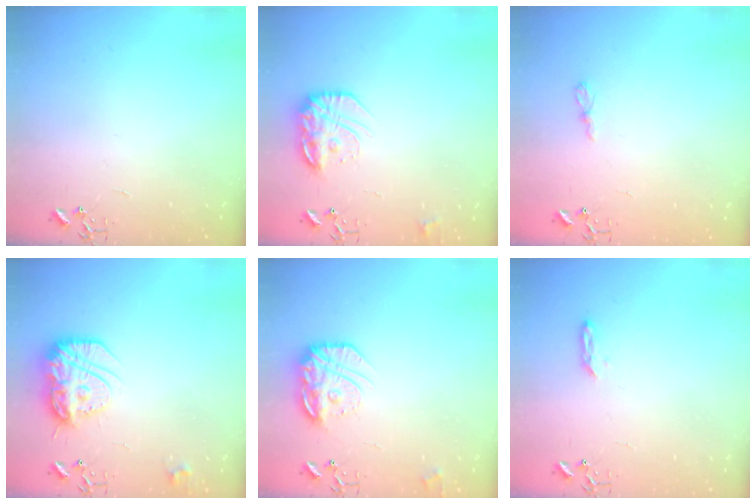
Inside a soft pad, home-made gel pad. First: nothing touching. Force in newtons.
{"total": 15.4, "press": 15.3, "slide": 1.0}
{"total": 5.7, "press": 5.7, "slide": 0.3}
{"total": 17.7, "press": 17.6, "slide": 1.8}
{"total": 17.1, "press": 17.0, "slide": 1.2}
{"total": 4.1, "press": 4.0, "slide": 0.6}